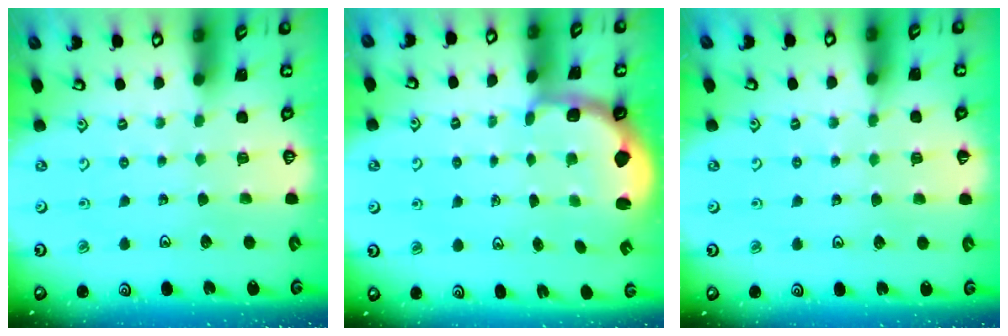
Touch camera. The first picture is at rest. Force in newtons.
{"total": 2.4, "press": 1.1, "slide": 2.1}
{"total": 2.8, "press": 2.7, "slide": 0.5}